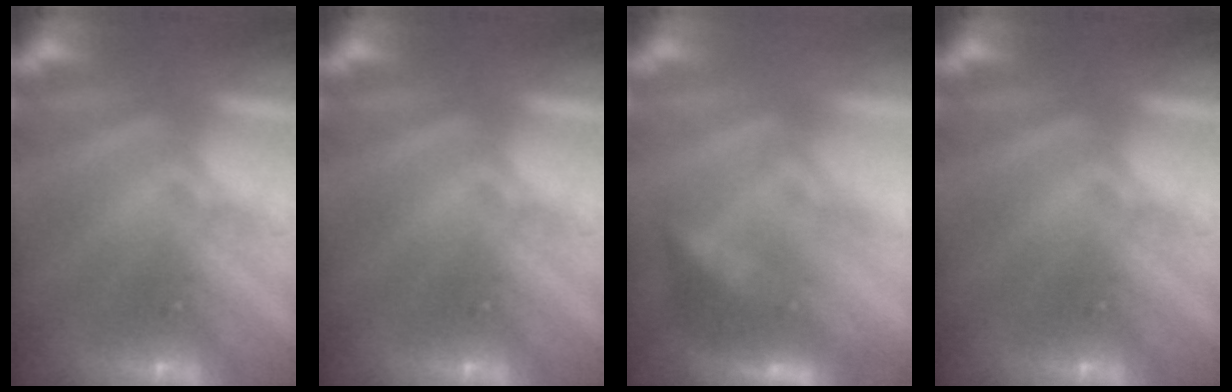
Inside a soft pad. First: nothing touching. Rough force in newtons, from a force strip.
{"total": 0.0}
{"total": 3.2}
{"total": 0.0}